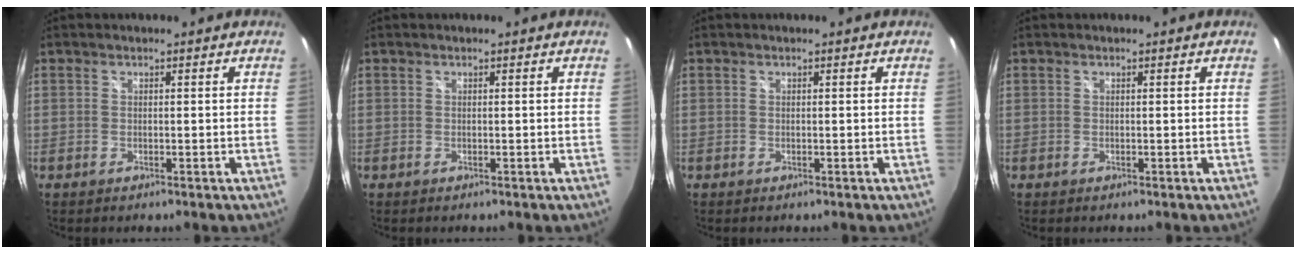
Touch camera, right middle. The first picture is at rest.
{"total": 0.0}
{"total": 0.0}
{"total": 0.0}